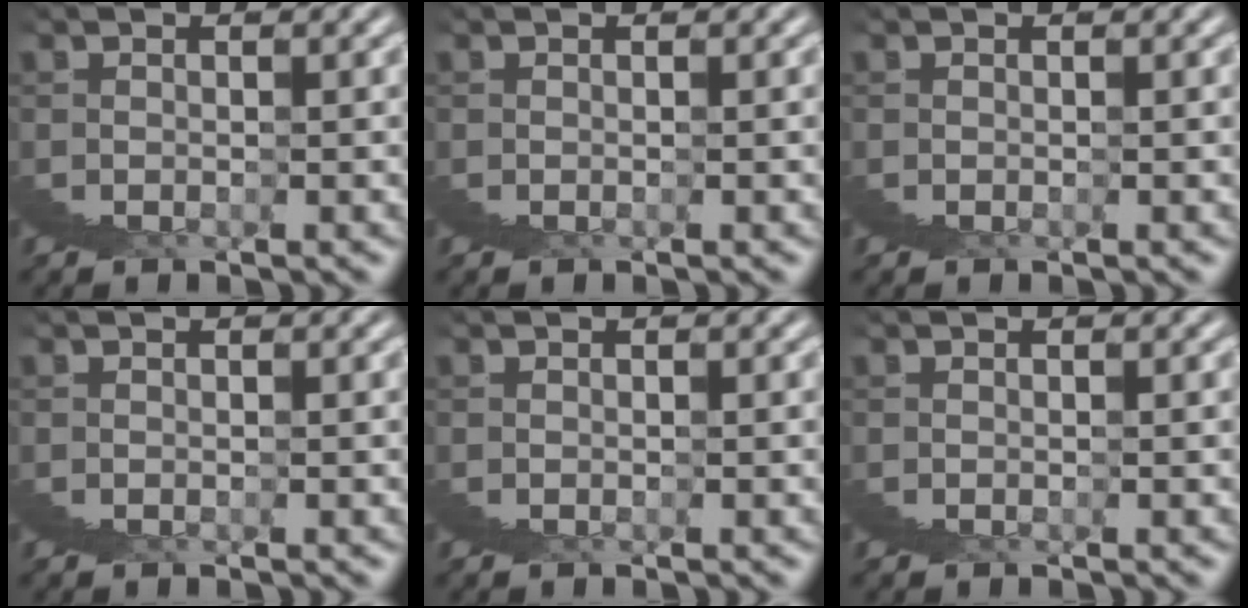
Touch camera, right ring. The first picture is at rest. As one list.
[{"total": 0.0}, {"total": 0.0}, {"total": 0.0}, {"total": 0.0}, {"total": 0.0}]